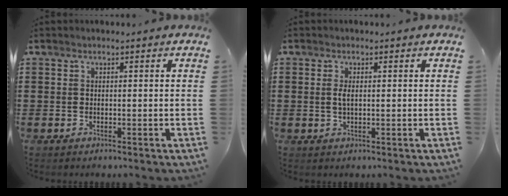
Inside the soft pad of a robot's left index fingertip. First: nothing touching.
{"total": 1.6, "force": [0.2, 0.6, 1.5], "torque": [-0.038, 0.000, -0.001]}